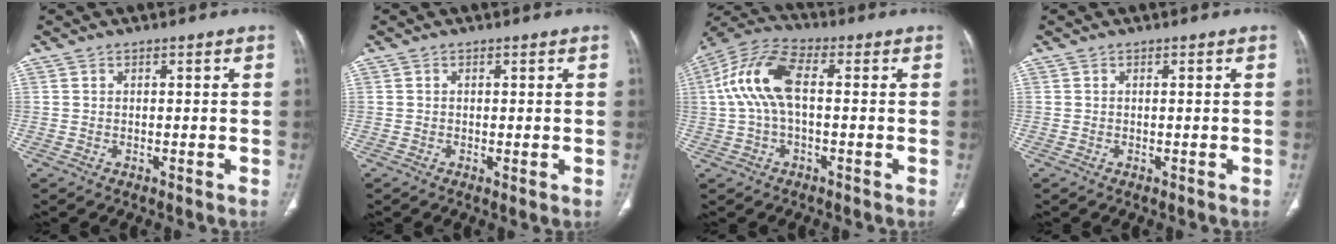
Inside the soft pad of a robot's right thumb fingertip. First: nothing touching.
{"total": 0.8, "force": [-0.1, 0.2, 0.8], "torque": [-0.017, -0.005, -0.002]}
{"total": 12.0, "force": [0.8, 5.8, 10.5], "torque": [-0.230, 0.036, 0.008]}
{"total": 0.0}